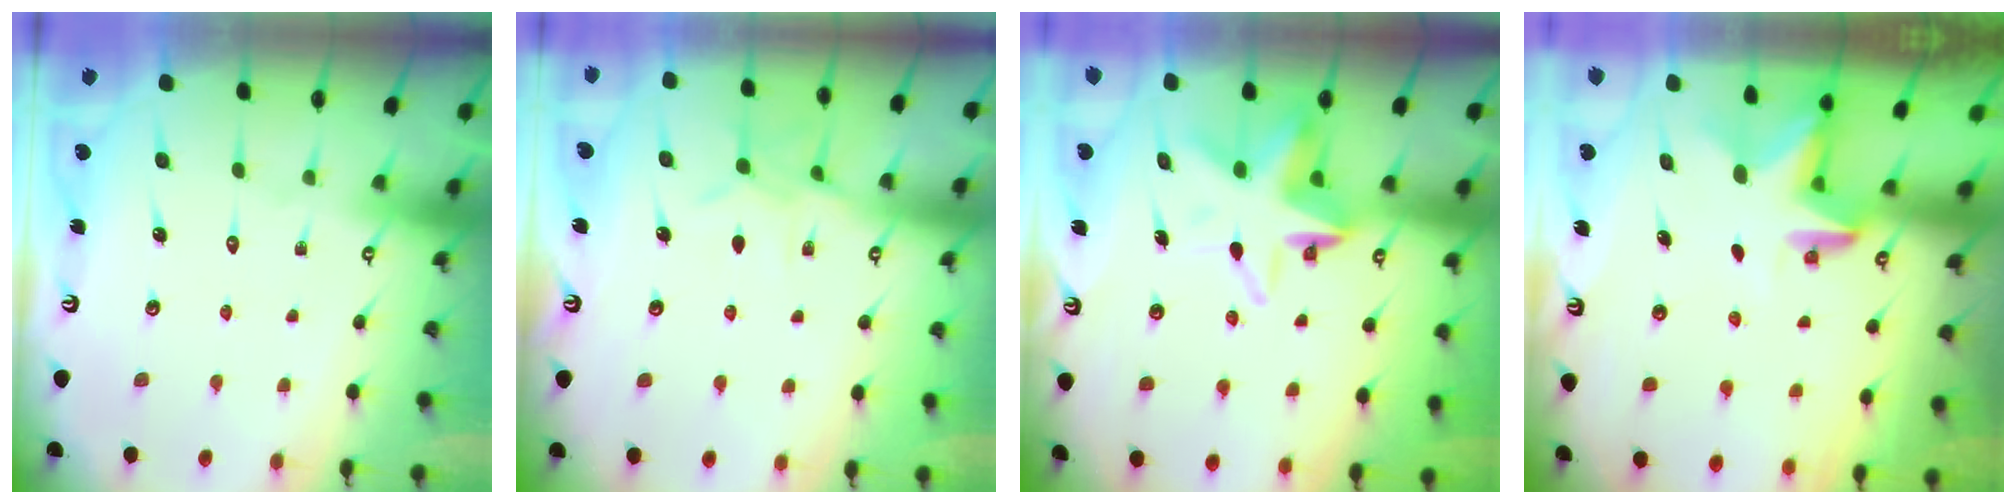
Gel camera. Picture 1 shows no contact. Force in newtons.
{"total": 7.9, "press": 7.9, "slide": 0.6}
{"total": 9.4, "press": 9.2, "slide": 2.0}
{"total": 2.9, "press": 2.9, "slide": 0.2}